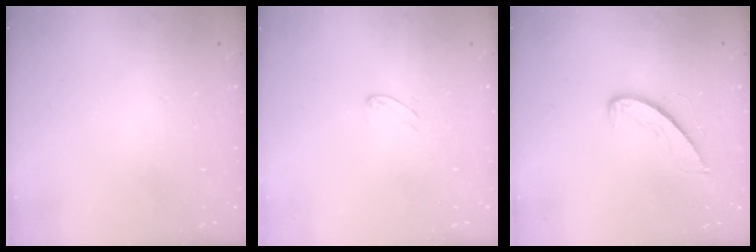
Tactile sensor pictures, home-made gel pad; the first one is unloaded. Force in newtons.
{"total": 5.5, "press": 5.5, "slide": 0.3}
{"total": 6.1, "press": 6.1, "slide": 0.5}